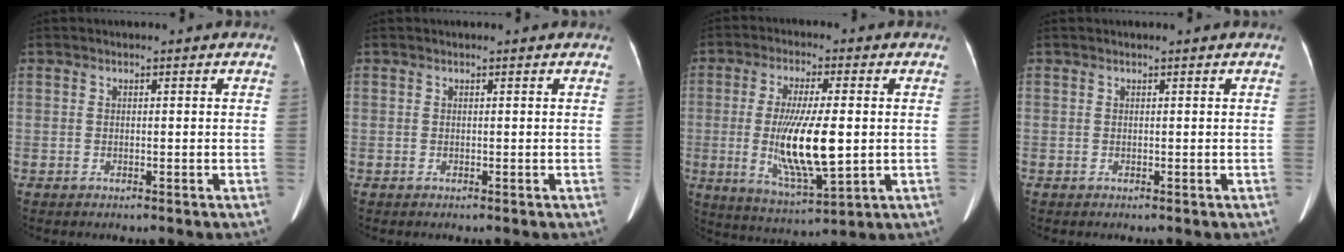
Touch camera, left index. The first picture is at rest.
{"total": 0.6, "force": [0.6, 0.0, 0.2], "torque": [-0.012, 0.001, 0.007]}
{"total": 12.5, "force": [-0.7, 2.5, 12.3], "torque": [-0.239, -0.018, -0.006]}
{"total": 0.0}